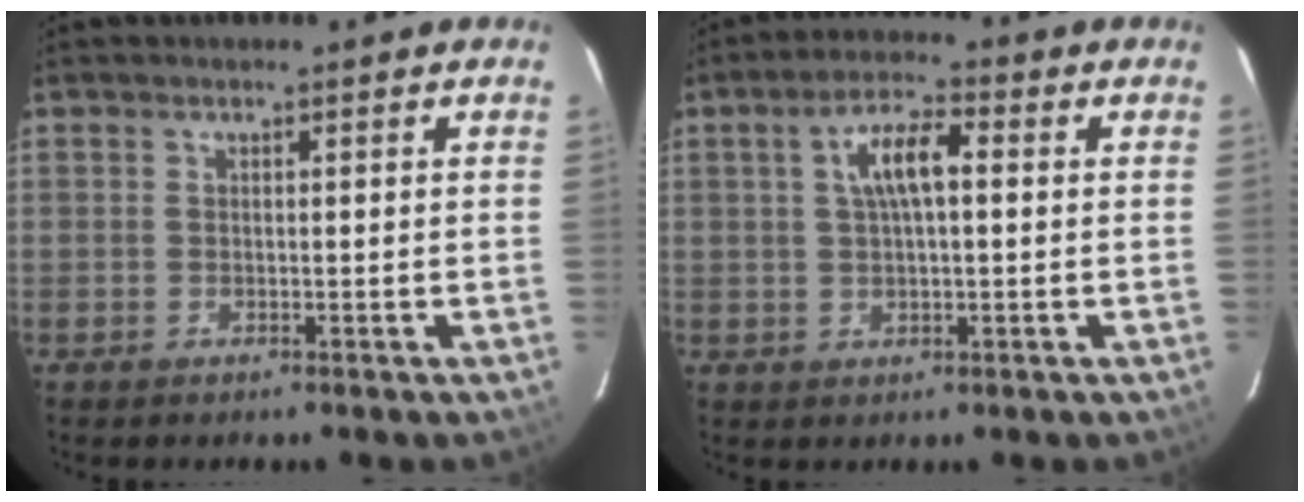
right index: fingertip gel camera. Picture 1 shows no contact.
{"total": 6.8, "force": [1.2, 2.5, 6.2], "torque": [-0.117, 0.017, 0.025]}